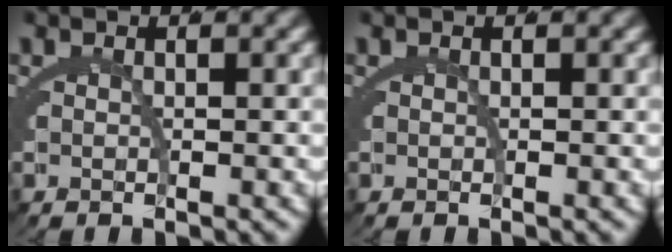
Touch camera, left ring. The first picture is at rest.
{"total": 0.0}